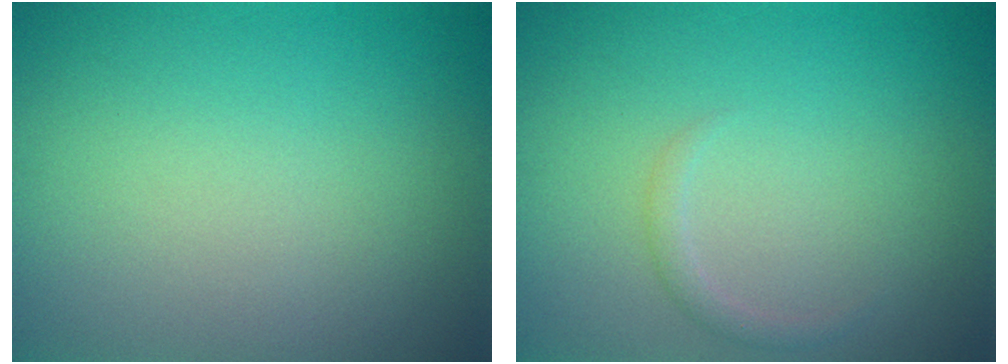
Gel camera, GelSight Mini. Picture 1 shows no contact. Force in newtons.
{"total": 0.9, "press": 0.9, "slide": 0.0}